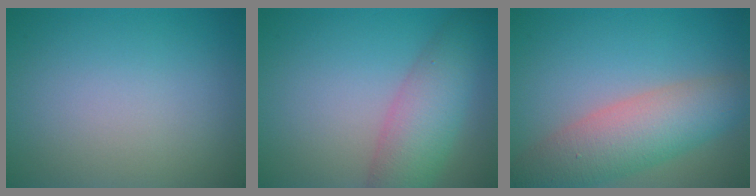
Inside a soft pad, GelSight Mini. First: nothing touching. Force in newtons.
{"total": 5.5, "press": 5.5, "slide": 0.3}
{"total": 7.0, "press": 7.0, "slide": 0.4}